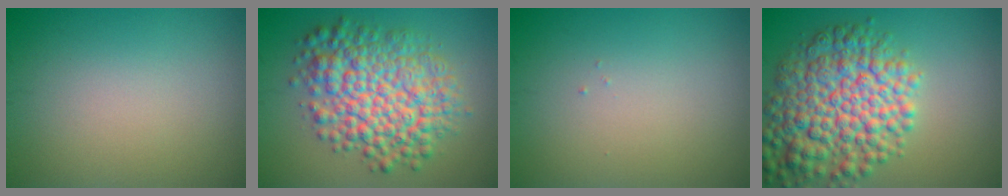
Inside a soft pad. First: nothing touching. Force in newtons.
{"total": 8.7, "press": 8.7, "slide": 0.2}
{"total": 0.0}
{"total": 8.8, "press": 8.8, "slide": 0.3}